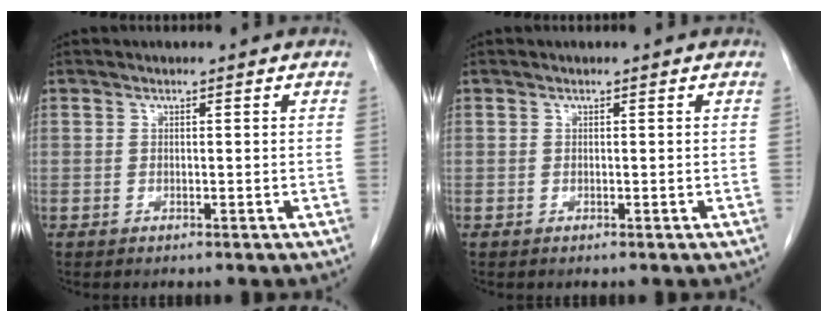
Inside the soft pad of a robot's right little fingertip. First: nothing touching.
{"total": 0.0}